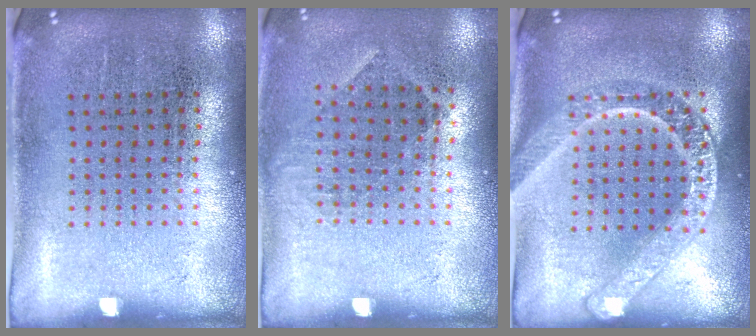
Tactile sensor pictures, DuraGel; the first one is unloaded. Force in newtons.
{"total": 0.9, "press": 0.8, "slide": 0.6}
{"total": 2.4, "press": 2.4, "slide": 0.2}